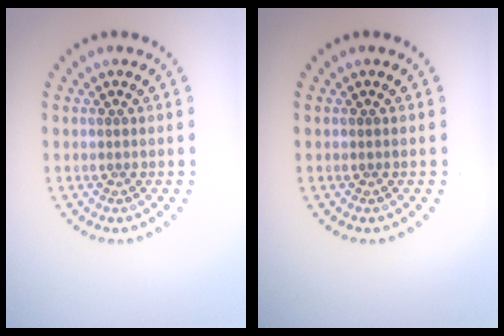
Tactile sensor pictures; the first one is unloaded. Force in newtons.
{"total": 0.0}